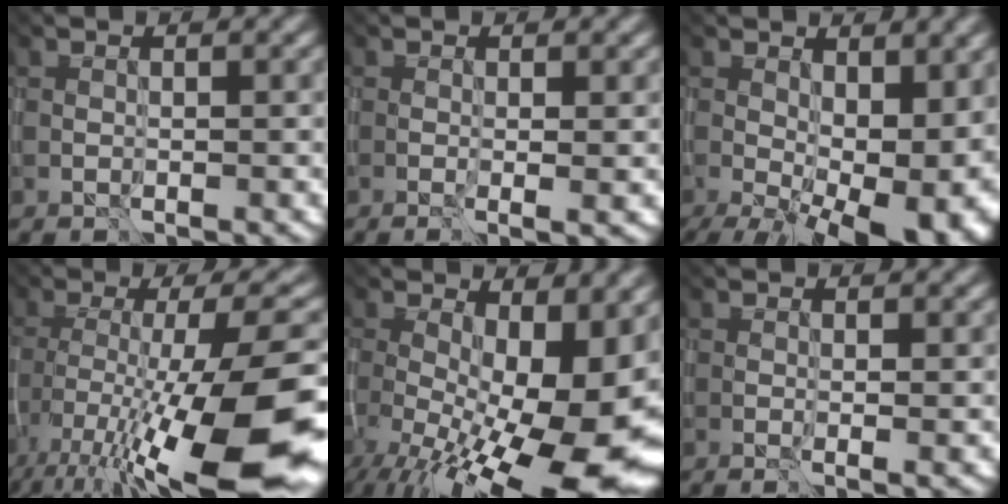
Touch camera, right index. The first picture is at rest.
{"total": 2.4, "force": [-0.2, 0.8, 2.2], "torque": [-0.029, 0.000, 0.002]}
{"total": 14.3, "force": [-2.8, 7.7, 11.7], "torque": [-0.164, -0.035, 0.005]}
{"total": 15.2, "force": [-8.0, 3.0, 12.6], "torque": [-0.220, -0.013, -0.111]}
{"total": 17.8, "force": [-4.5, 8.8, 14.8], "torque": [-0.205, -0.047, -0.014]}
{"total": 1.6, "force": [-0.1, 0.5, 1.5], "torque": [-0.020, 0.000, 0.003]}